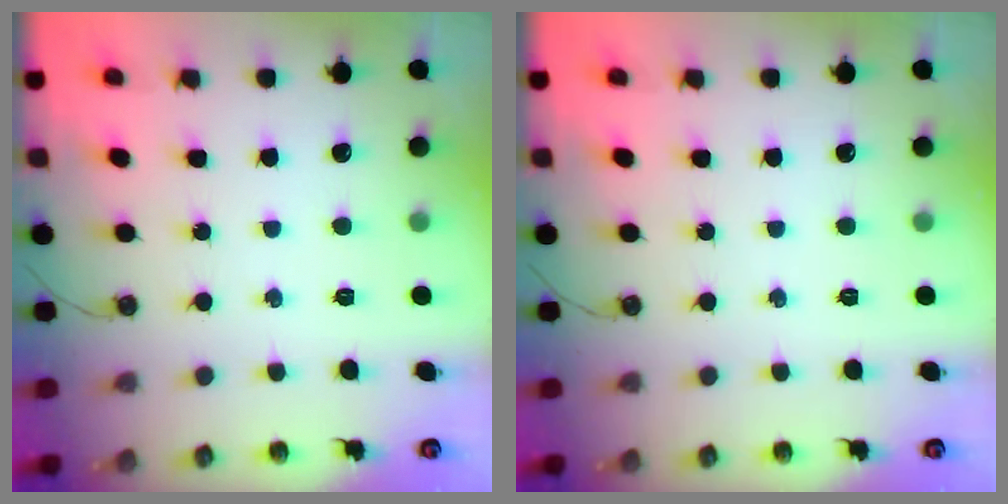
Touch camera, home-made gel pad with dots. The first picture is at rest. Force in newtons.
{"total": 0.0}